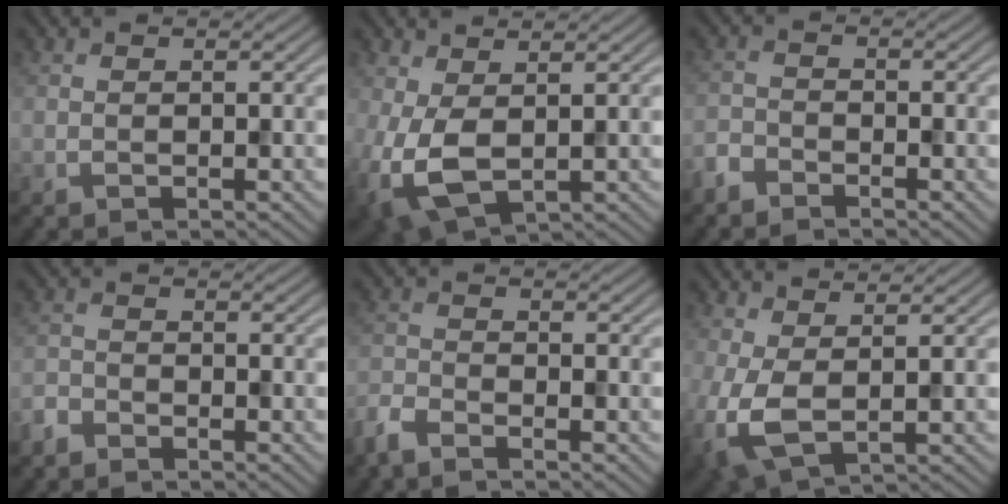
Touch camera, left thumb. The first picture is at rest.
{"total": 5.7, "force": [-0.3, 3.3, 4.7], "torque": [-0.121, -0.007, -0.003]}
{"total": 2.6, "force": [-2.3, 1.0, 0.6], "torque": [-0.012, -0.005, -0.058]}
{"total": 2.2, "force": [-2.0, 0.8, 0.4], "torque": [-0.009, -0.004, -0.052]}
{"total": 3.4, "force": [-3.0, 0.8, 1.5], "torque": [-0.037, -0.010, -0.075]}
{"total": 4.6, "force": [0.2, 2.3, 4.0], "torque": [-0.107, -0.002, 0.004]}